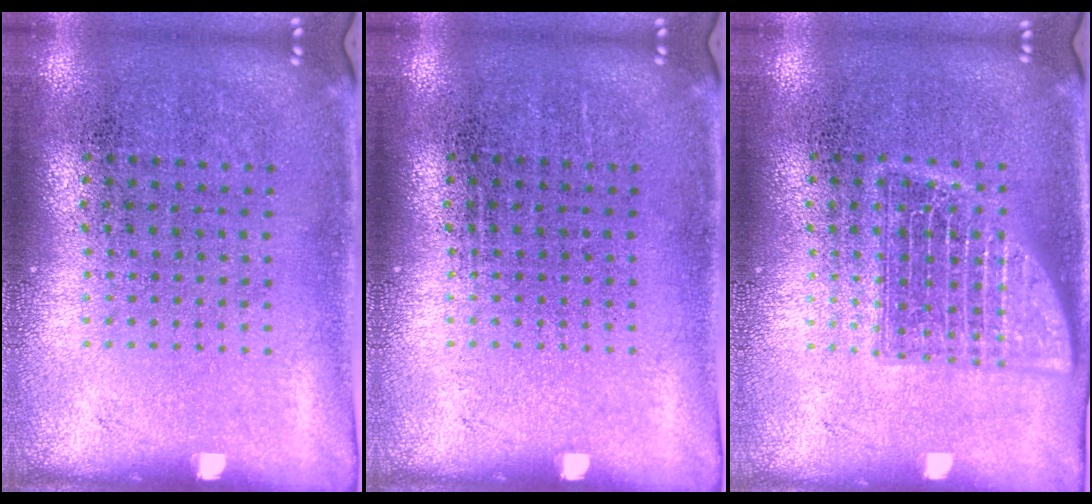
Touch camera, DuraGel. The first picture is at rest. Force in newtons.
{"total": 0.0}
{"total": 2.4, "press": 2.4, "slide": 0.4}